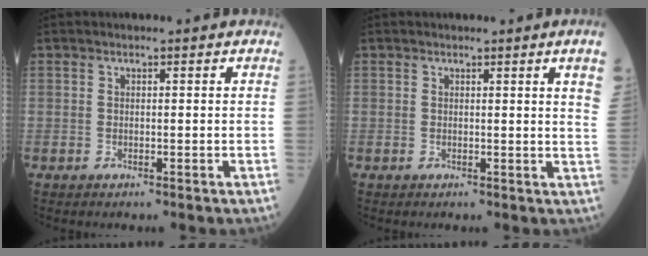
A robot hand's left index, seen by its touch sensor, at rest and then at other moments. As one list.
[{"total": 4.2, "force": [2.6, -0.6, 3.3], "torque": [-0.037, -0.018, 0.013]}]